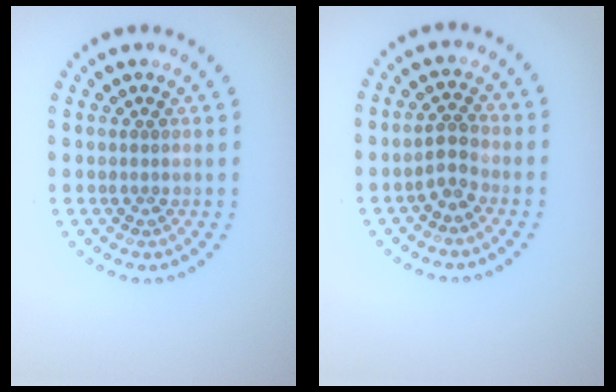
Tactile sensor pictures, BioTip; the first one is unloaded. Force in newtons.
{"total": 1.9, "press": 1.7, "slide": 0.8}